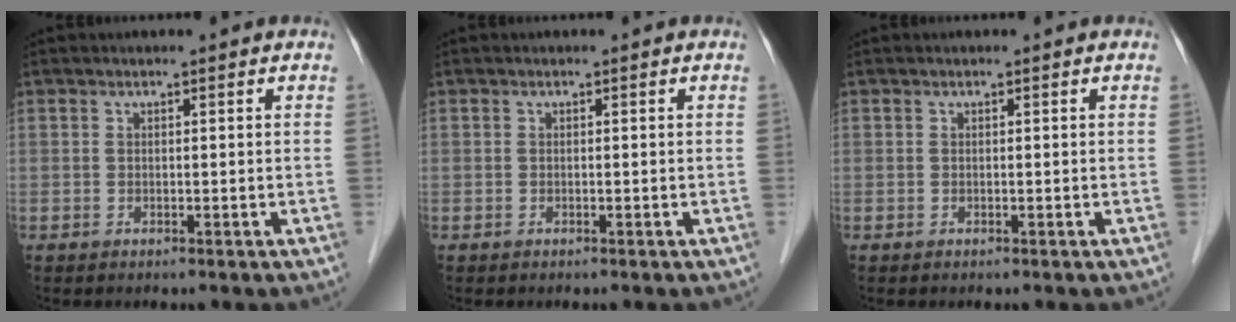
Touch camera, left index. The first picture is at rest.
{"total": 0.0}
{"total": 0.0}